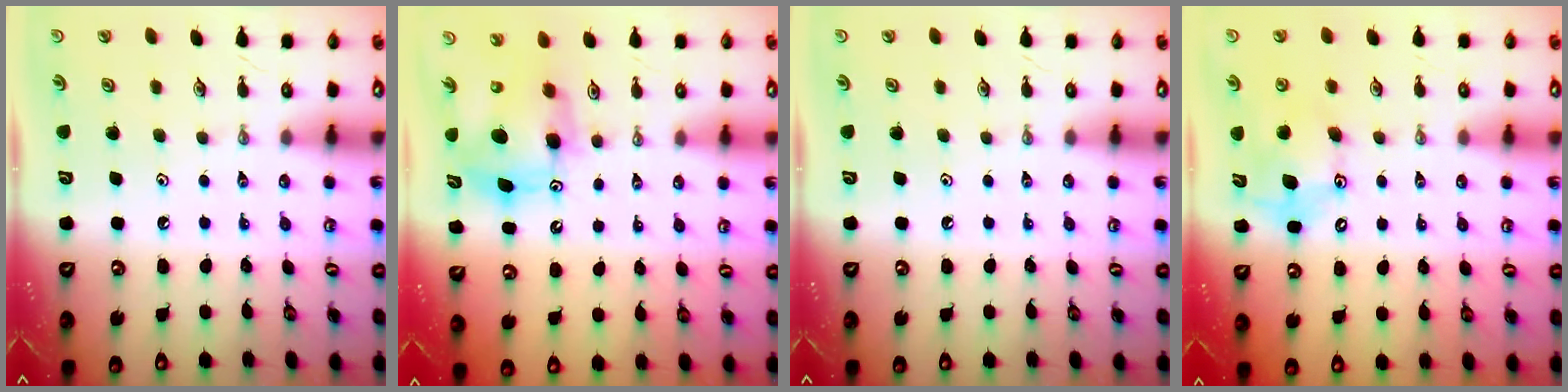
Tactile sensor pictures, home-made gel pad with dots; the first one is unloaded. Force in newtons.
{"total": 9.4, "press": 9.4, "slide": 0.8}
{"total": 0.0}
{"total": 11.8, "press": 11.5, "slide": 2.6}